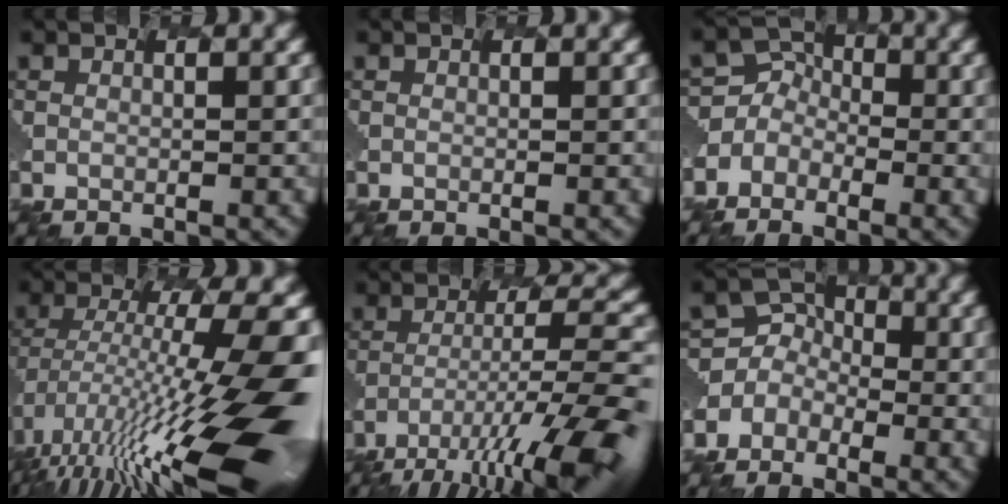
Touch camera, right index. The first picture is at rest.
{"total": 0.0}
{"total": 3.6, "force": [-2.2, 2.8, -0.3], "torque": [-0.006, 0.011, -0.049]}
{"total": 13.8, "force": [-4.5, 3.2, 12.6], "torque": [-0.240, 0.004, -0.079]}
{"total": 11.9, "force": [-7.9, 2.2, 8.7], "torque": [-0.170, -0.001, -0.123]}
{"total": 4.1, "force": [-2.2, 3.5, -0.2], "torque": [-0.005, 0.013, -0.057]}